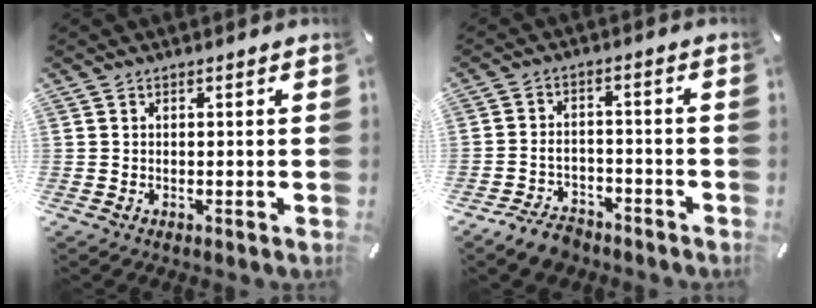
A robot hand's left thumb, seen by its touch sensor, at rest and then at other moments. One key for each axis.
{"total": 5.7, "fx": -4.5, "fy": 2.9, "fz": 2.0, "tx": -0.042, "ty": 0.024, "tz": -0.086}